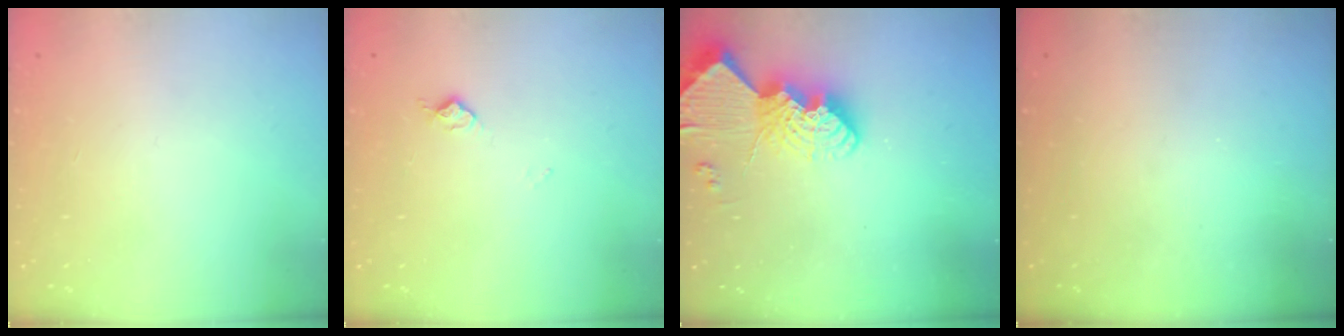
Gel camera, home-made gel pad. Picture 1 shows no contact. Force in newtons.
{"total": 5.0, "press": 4.9, "slide": 0.7}
{"total": 14.6, "press": 14.5, "slide": 1.1}
{"total": 0.0}